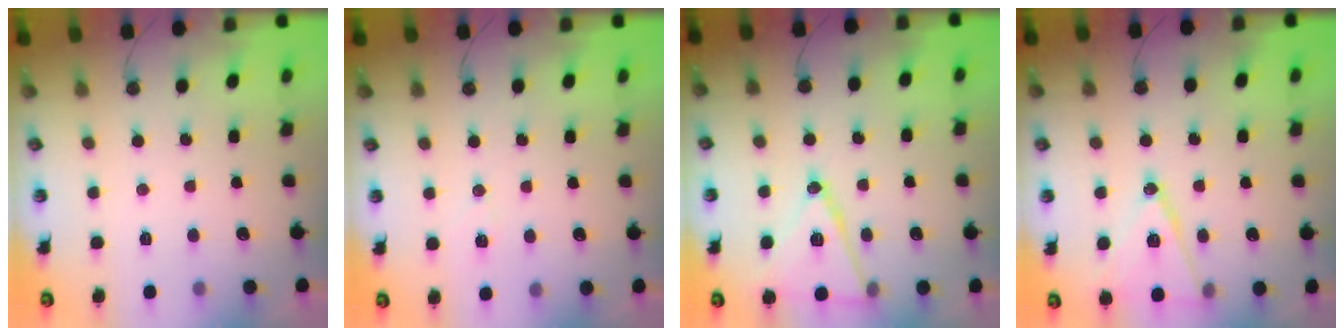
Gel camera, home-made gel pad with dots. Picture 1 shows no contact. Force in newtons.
{"total": 4.7, "press": 4.5, "slide": 1.6}
{"total": 15.0, "press": 14.6, "slide": 3.4}
{"total": 14.1, "press": 13.7, "slide": 3.3}